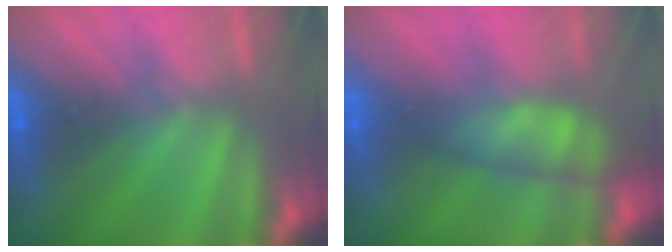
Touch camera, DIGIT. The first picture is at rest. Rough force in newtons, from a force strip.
{"total": 5.0}